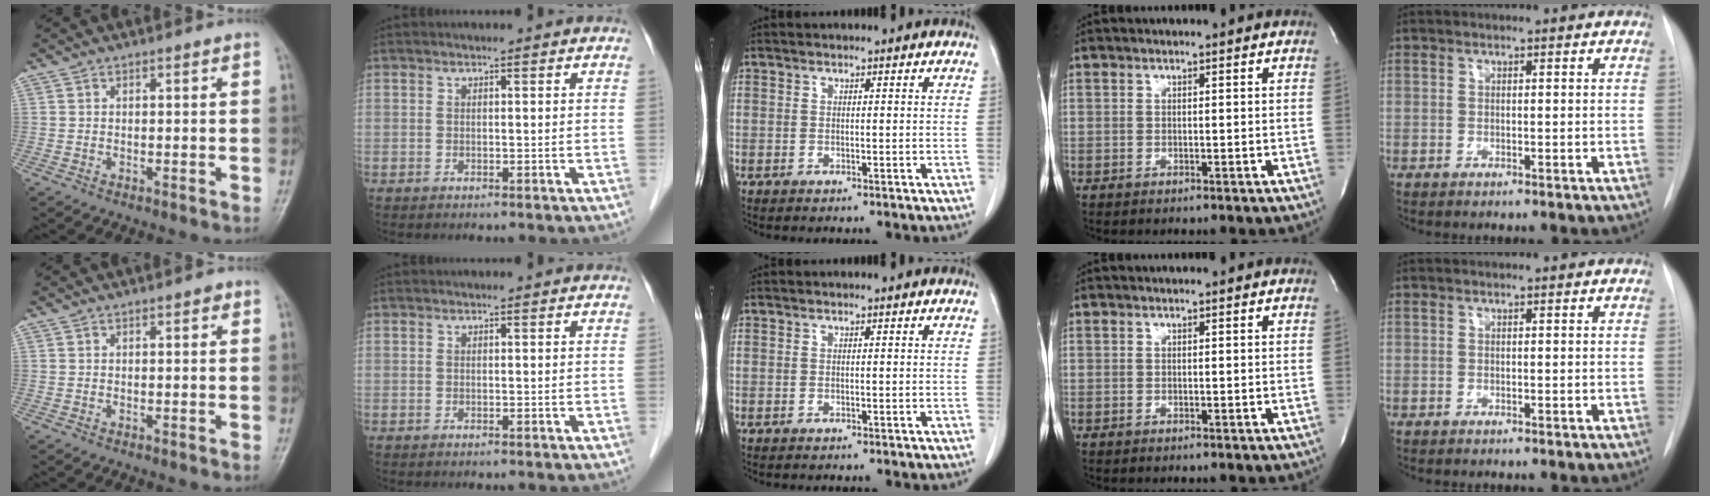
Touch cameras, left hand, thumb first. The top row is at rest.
{"thumb": {"total": 0.6, "force": [0.2, 0.4, 0.5], "torque": [-0.001, 0.002, -0.002]}}